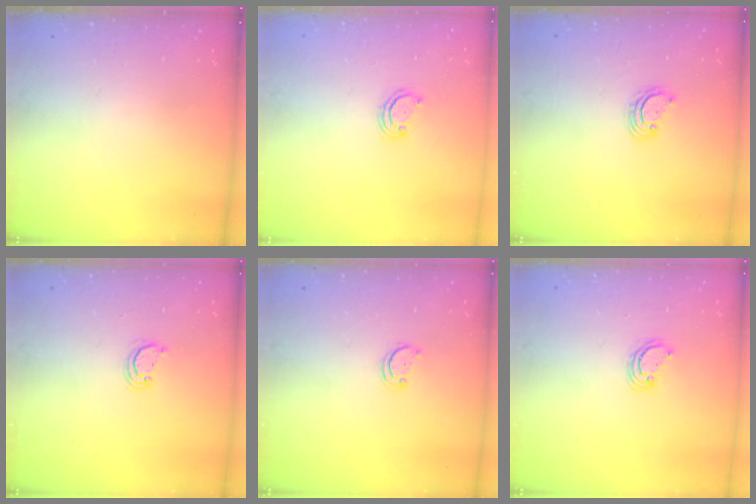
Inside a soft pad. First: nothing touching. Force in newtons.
{"total": 2.9, "press": 2.9, "slide": 0.2}
{"total": 3.4, "press": 3.4, "slide": 0.2}
{"total": 2.2, "press": 2.2, "slide": 0.3}
{"total": 1.9, "press": 1.9, "slide": 0.2}
{"total": 3.8, "press": 3.8, "slide": 0.1}